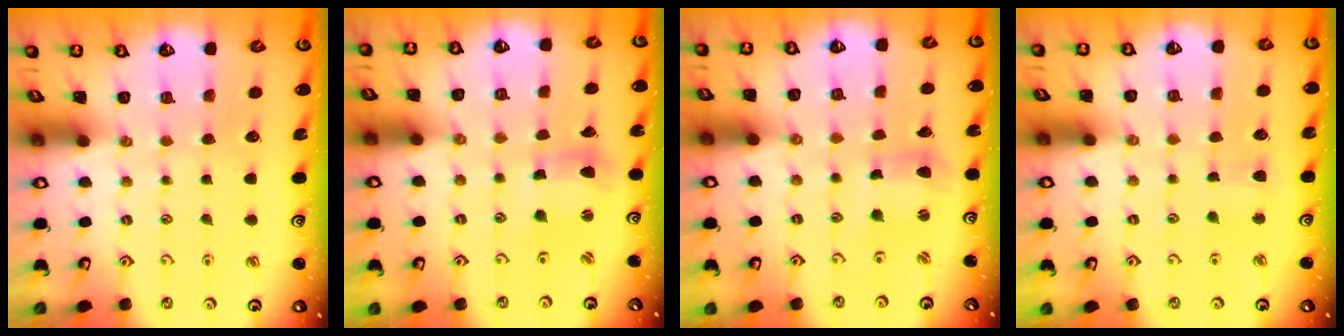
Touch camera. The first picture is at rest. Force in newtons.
{"total": 6.8, "press": 6.7, "slide": 1.1}
{"total": 4.1, "press": 4.0, "slide": 0.5}
{"total": 2.8, "press": 2.7, "slide": 0.4}